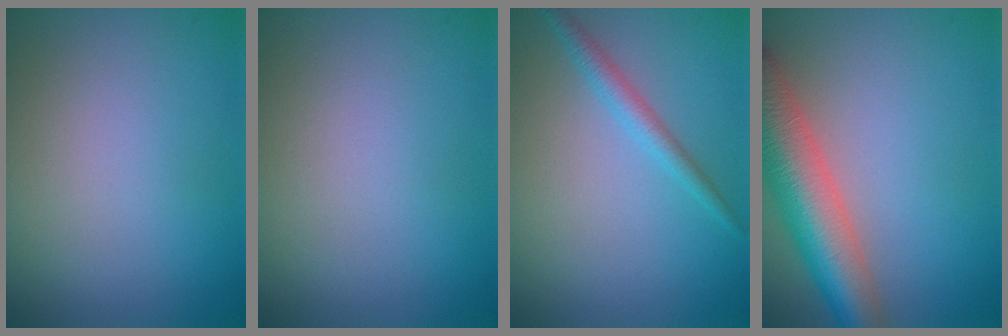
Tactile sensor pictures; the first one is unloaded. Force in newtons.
{"total": 0.0}
{"total": 1.9, "press": 1.9, "slide": 0.1}
{"total": 7.9, "press": 7.9, "slide": 0.5}